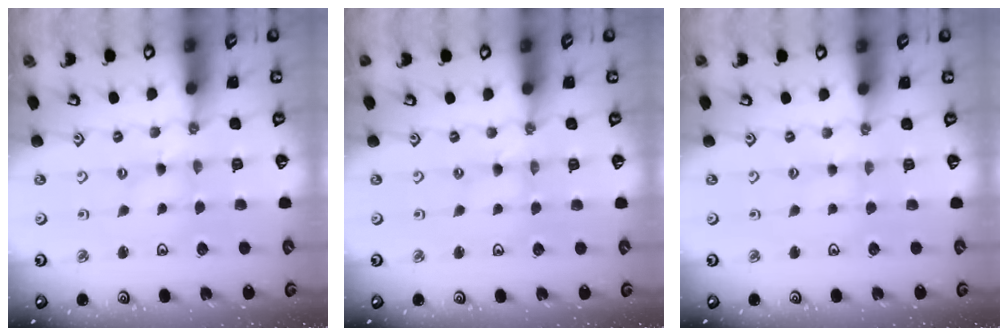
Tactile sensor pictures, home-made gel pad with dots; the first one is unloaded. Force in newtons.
{"total": 0.0}
{"total": 1.2, "press": 1.2, "slide": 0.3}